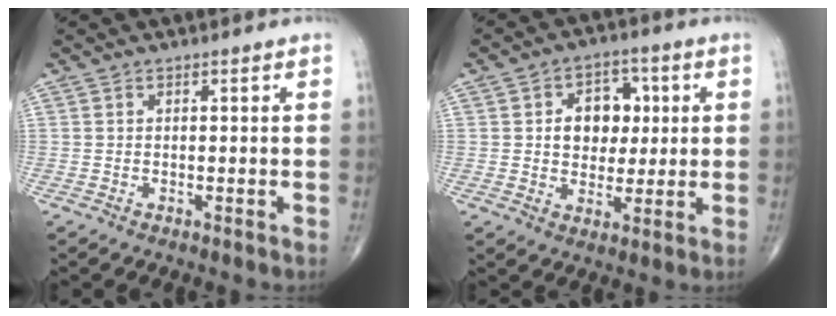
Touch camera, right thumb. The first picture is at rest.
{"total": 9.4, "force": [1.5, 7.1, 5.9], "torque": [-0.038, 0.006, 0.021]}